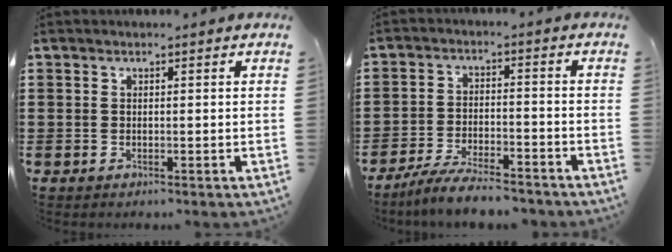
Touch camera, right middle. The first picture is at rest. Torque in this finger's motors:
{"motor_torque": [1.47, -0.67, 0.31, 0.10]}